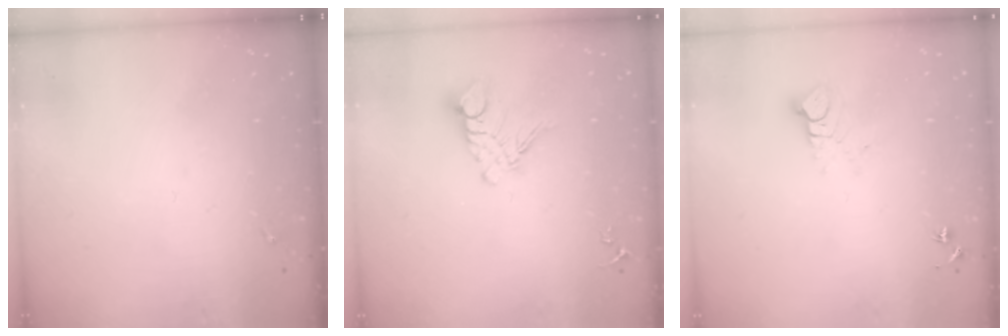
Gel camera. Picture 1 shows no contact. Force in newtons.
{"total": 10.6, "press": 10.5, "slide": 0.7}
{"total": 6.3, "press": 6.3, "slide": 0.1}